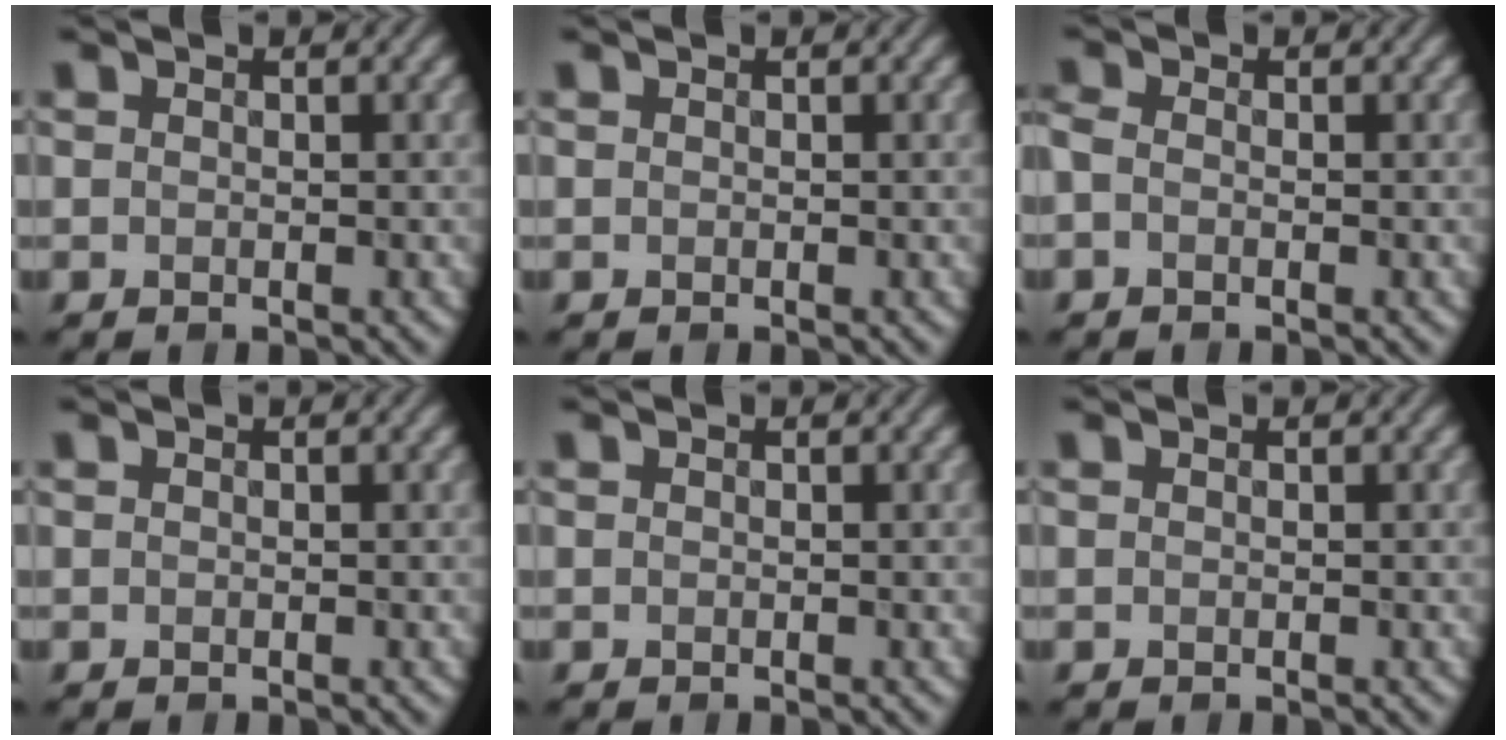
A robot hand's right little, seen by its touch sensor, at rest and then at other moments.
{"total": 0.0}
{"total": 1.2, "force": [-0.5, 0.7, 0.9], "torque": [-0.023, 0.001, -0.017]}
{"total": 0.0}
{"total": 0.0}
{"total": 0.0}